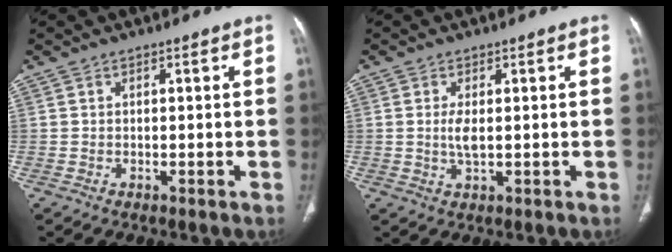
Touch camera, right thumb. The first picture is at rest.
{"total": 2.9, "force": [0.2, 1.0, 2.7], "torque": [-0.063, -0.006, 0.007]}